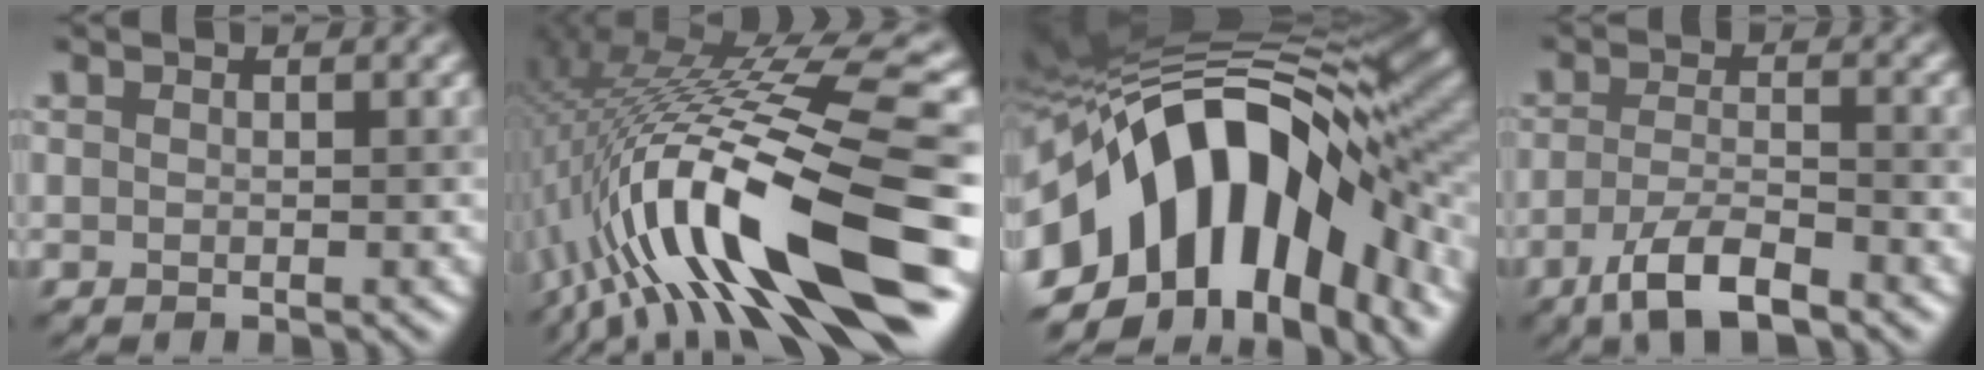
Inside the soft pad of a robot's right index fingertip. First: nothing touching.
{"total": 16.5, "force": [-4.0, 3.0, 15.7], "torque": [-0.264, 0.016, -0.068]}
{"total": 17.0, "force": [-3.3, 9.3, 13.9], "torque": [-0.217, 0.027, -0.065]}
{"total": 4.8, "force": [-3.0, 1.2, 3.5], "torque": [-0.070, -0.004, -0.063]}